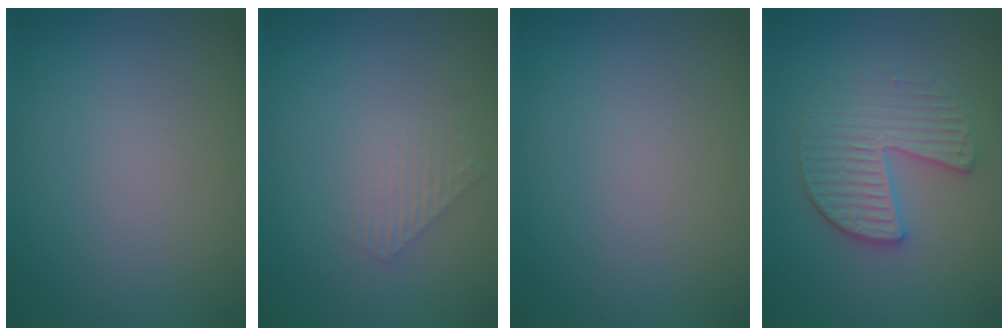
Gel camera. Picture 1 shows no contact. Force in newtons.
{"total": 1.5, "press": 1.5, "slide": 0.3}
{"total": 0.0}
{"total": 3.7, "press": 3.5, "slide": 1.3}